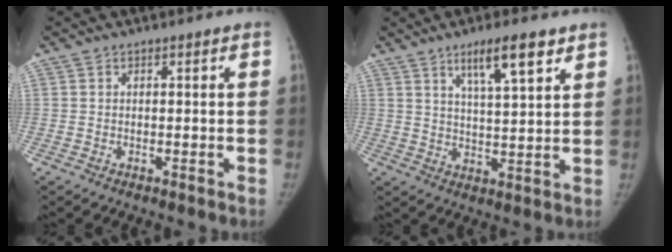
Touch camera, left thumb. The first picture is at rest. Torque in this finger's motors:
{"motor_torque": [0.00, 0.19, 0.73, -0.44, 0.23]}